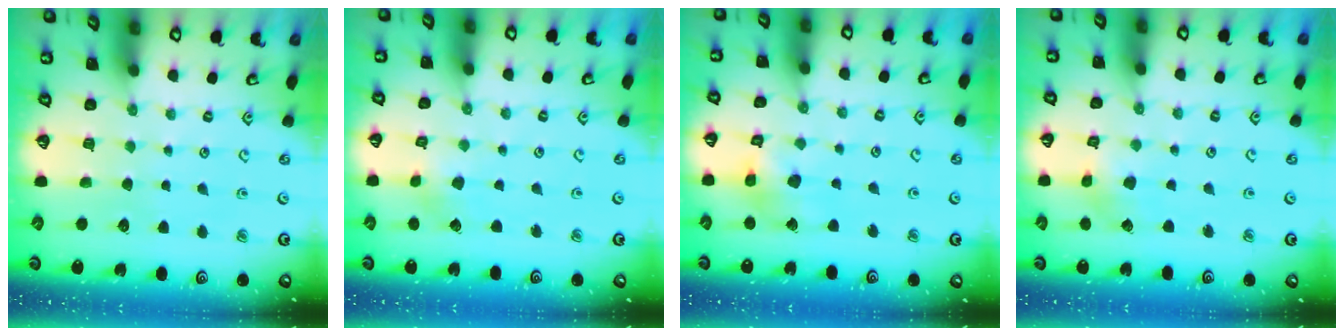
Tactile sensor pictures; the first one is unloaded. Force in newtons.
{"total": 2.1, "press": 2.1, "slide": 0.1}
{"total": 11.7, "press": 11.6, "slide": 1.5}
{"total": 2.3, "press": 2.3, "slide": 0.2}